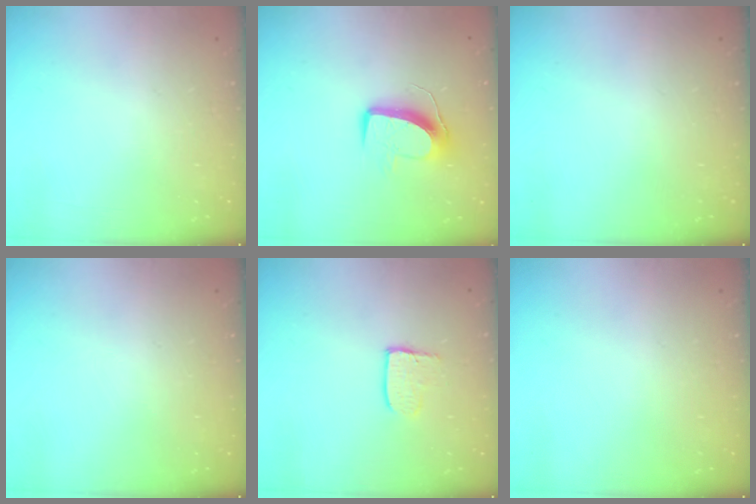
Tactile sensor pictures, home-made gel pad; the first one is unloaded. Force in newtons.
{"total": 9.7, "press": 9.7, "slide": 0.5}
{"total": 0.0}
{"total": 0.0}
{"total": 3.4, "press": 3.4, "slide": 0.3}
{"total": 0.0}